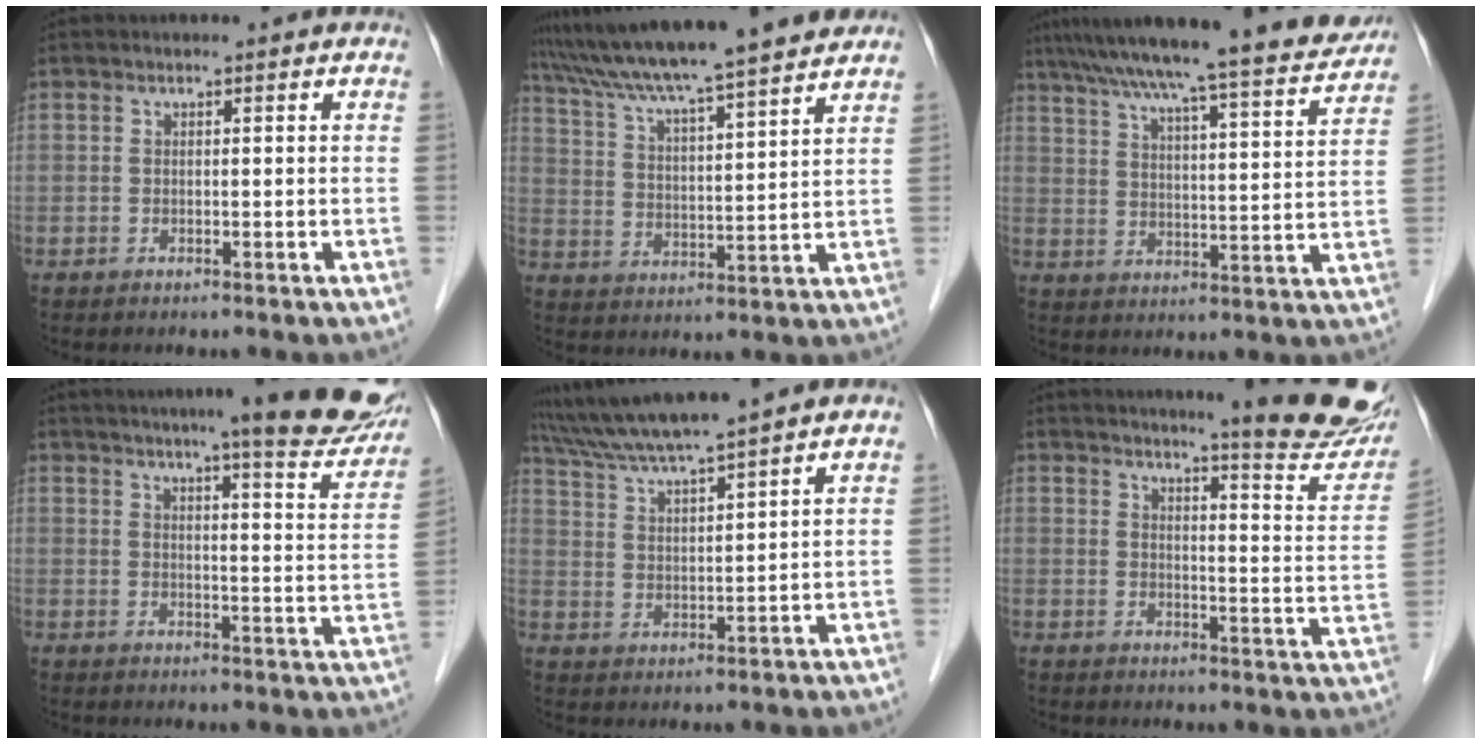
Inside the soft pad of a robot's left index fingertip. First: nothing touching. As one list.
[{"total": 19.4, "force": [17.0, 0.2, 9.3], "torque": [-0.161, 0.017, 0.260]}, {"total": 21.9, "force": [19.4, 0.8, 10.2], "torque": [-0.164, -0.016, 0.264]}, {"total": 18.0, "force": [14.7, 1.1, 10.3], "torque": [-0.124, -0.024, 0.174]}, {"total": 10.0, "force": [8.8, -1.7, 4.5], "torque": [-0.087, 0.012, 0.162]}, {"total": 17.0, "force": [15.1, 0.4, 7.9], "torque": [-0.100, -0.083, 0.174]}]